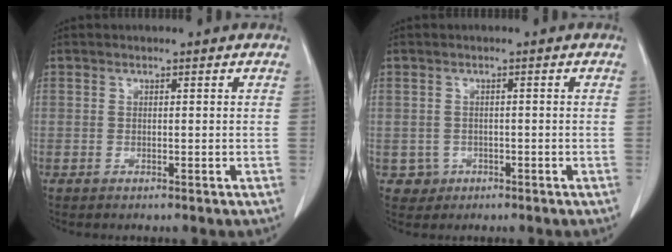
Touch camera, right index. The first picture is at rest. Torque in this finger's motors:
{"motor_torque": [-0.32, 0.14, -0.82, -0.20]}